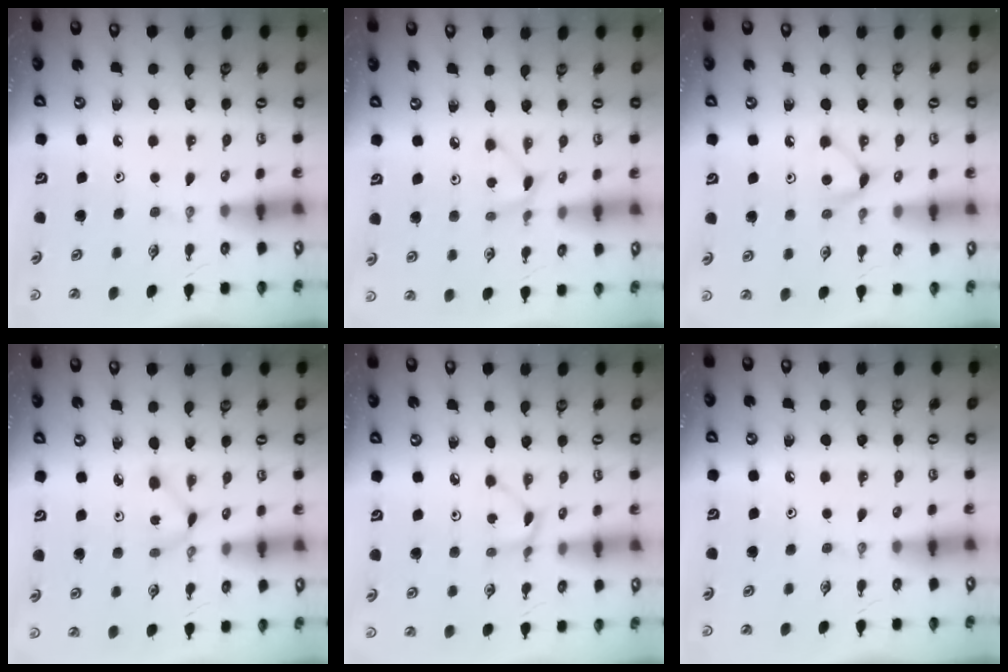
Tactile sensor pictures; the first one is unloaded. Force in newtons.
{"total": 4.6, "press": 4.6, "slide": 0.5}
{"total": 6.1, "press": 6.1, "slide": 0.7}
{"total": 2.3, "press": 2.3, "slide": 0.3}
{"total": 2.7, "press": 2.7, "slide": 0.2}
{"total": 0.0}